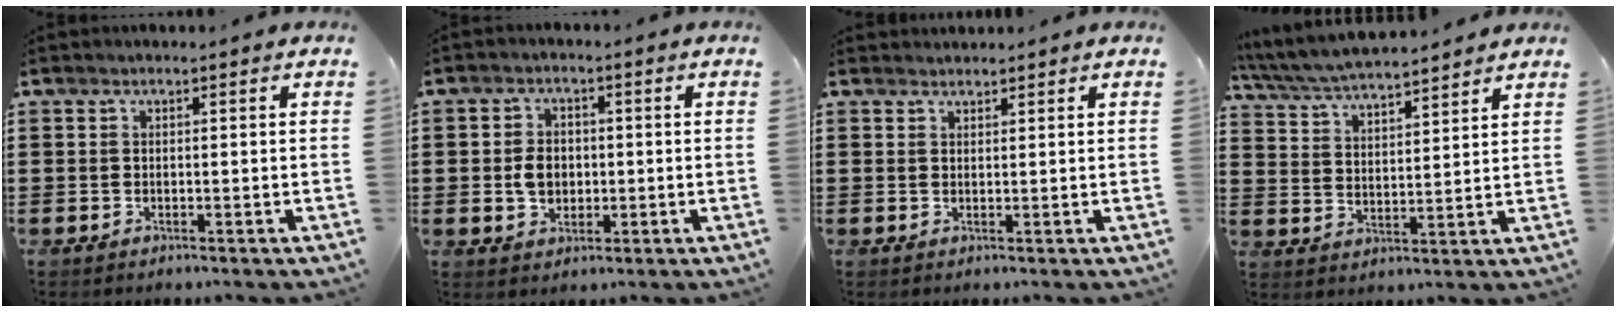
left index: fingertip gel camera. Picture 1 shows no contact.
{"total": 4.3, "force": [-0.3, 3.2, 2.8], "torque": [-0.051, 0.007, -0.009]}
{"total": 1.3, "force": [1.3, 0.3, -0.1], "torque": [-0.001, 0.000, 0.026]}
{"total": 5.7, "force": [5.5, 0.1, 1.5], "torque": [-0.053, -0.031, 0.095]}